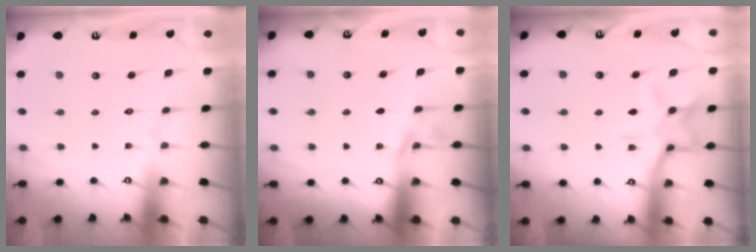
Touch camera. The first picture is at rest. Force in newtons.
{"total": 3.5, "press": 2.7, "slide": 2.2}
{"total": 11.0, "press": 11.0, "slide": 0.7}